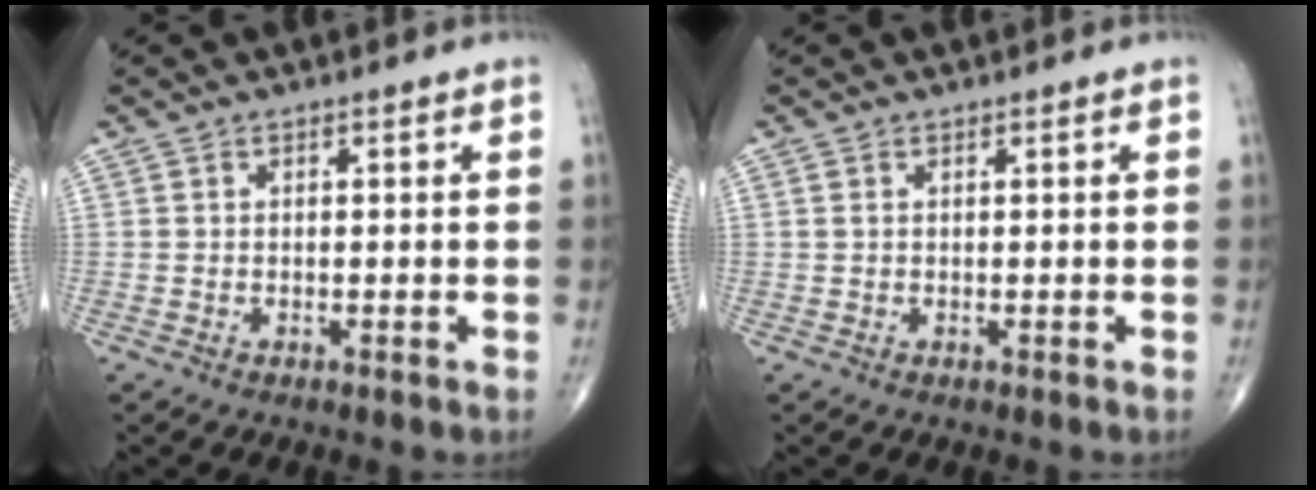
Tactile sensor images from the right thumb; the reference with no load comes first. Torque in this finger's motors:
{"motor_torque": [-0.11, -0.09, 0.00, 0.12, 0.01]}